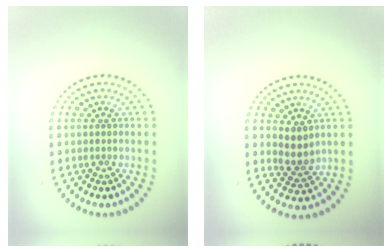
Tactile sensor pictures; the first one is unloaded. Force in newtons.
{"total": 2.3, "press": 2.0, "slide": 1.1}